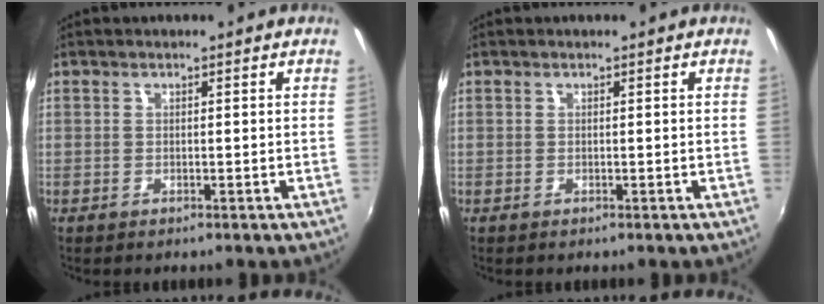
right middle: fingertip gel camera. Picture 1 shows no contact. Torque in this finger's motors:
{"motor_torque": [0.00, 0.00, 0.00, 0.00]}